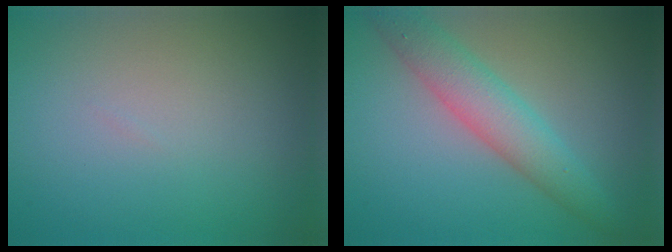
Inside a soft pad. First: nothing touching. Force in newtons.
{"total": 4.4, "press": 4.4, "slide": 0.1}